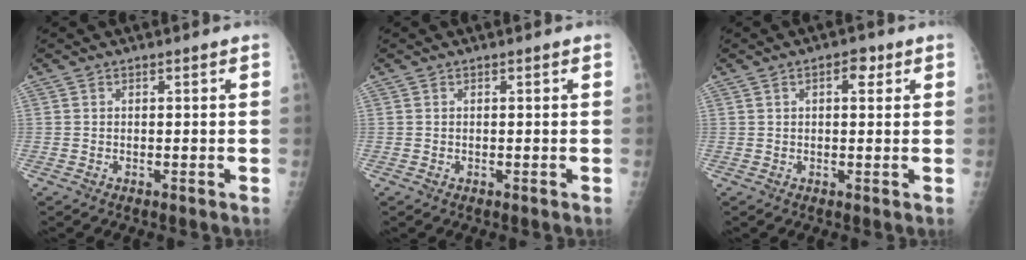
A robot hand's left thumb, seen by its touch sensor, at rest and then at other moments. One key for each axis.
{"total": 0.0}
{"total": 3.1, "fx": 1.3, "fy": 1.6, "fz": 2.3, "tx": -0.023, "ty": 0.000, "tz": 0.015}